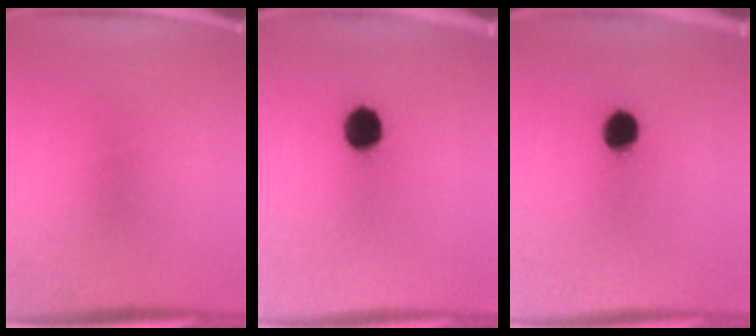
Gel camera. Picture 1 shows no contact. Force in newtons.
{"total": 8.5}
{"total": 7.1}